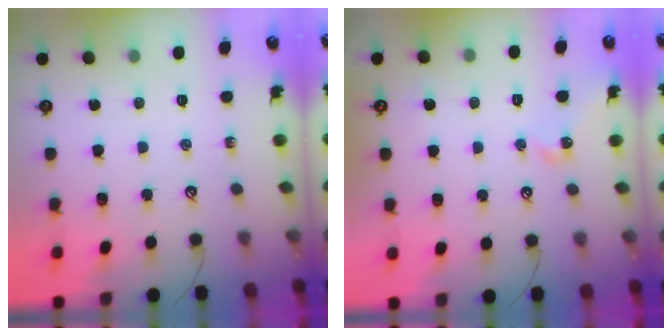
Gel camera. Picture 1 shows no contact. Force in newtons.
{"total": 5.1, "press": 5.1, "slide": 0.2}